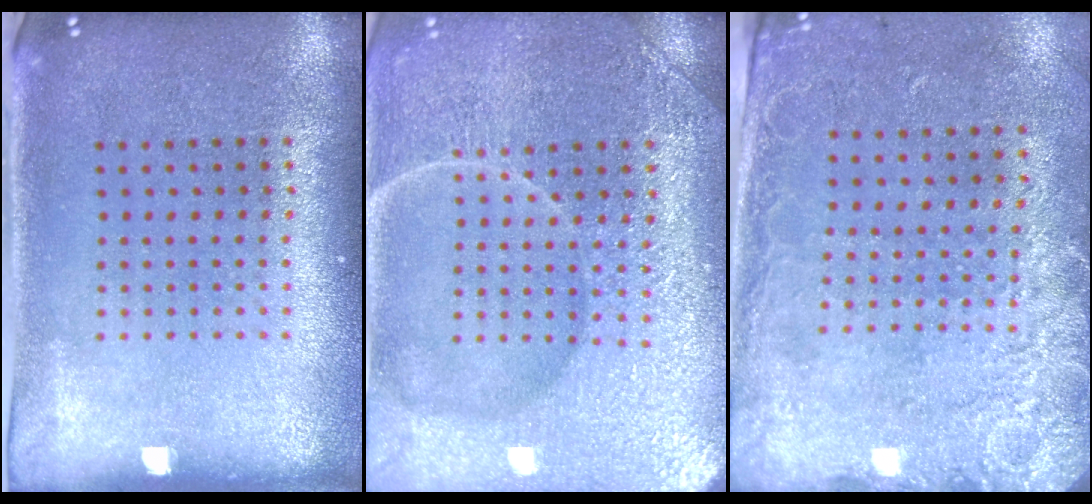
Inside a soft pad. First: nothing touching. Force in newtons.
{"total": 5.6, "press": 5.6, "slide": 0.6}
{"total": 2.6, "press": 2.0, "slide": 1.7}